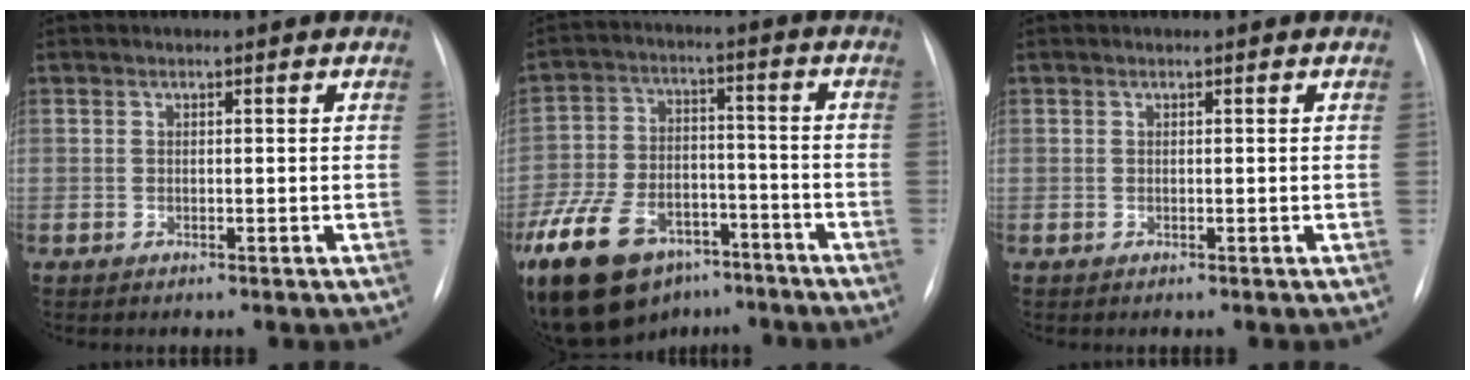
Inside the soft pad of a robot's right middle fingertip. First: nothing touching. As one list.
[{"total": 24.8, "force": [-15.7, 14.0, 13.0], "torque": [-0.332, -0.011, -0.260]}, {"total": 0.0}]